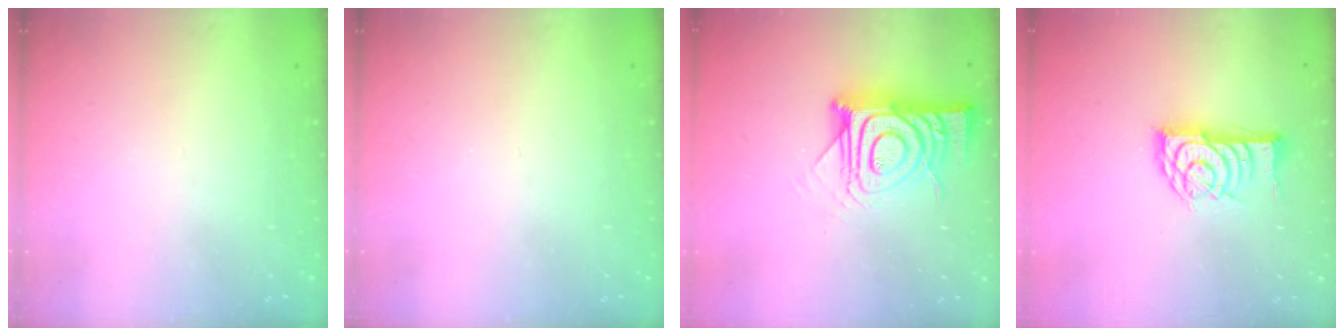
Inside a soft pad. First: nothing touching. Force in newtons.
{"total": 0.0}
{"total": 16.1, "press": 16.1, "slide": 1.3}
{"total": 13.1, "press": 13.1, "slide": 0.5}